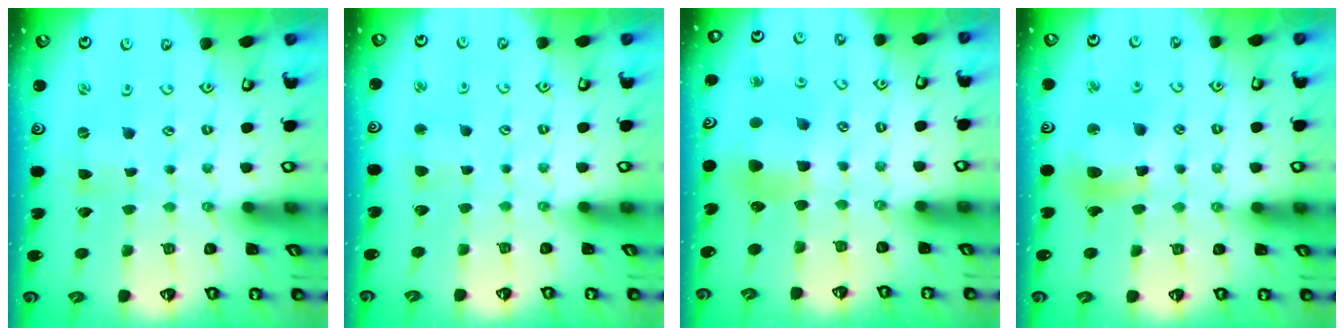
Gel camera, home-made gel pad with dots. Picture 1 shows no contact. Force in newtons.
{"total": 2.9, "press": 2.9, "slide": 0.3}
{"total": 5.7, "press": 5.7, "slide": 0.6}
{"total": 11.7, "press": 11.5, "slide": 1.9}